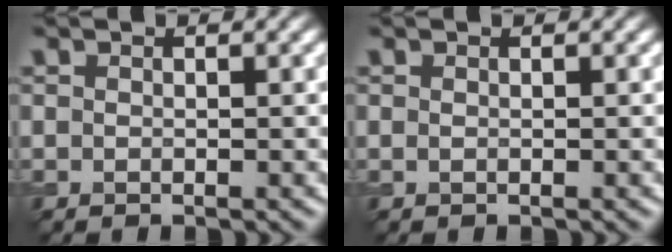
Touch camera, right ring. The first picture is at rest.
{"total": 0.0}